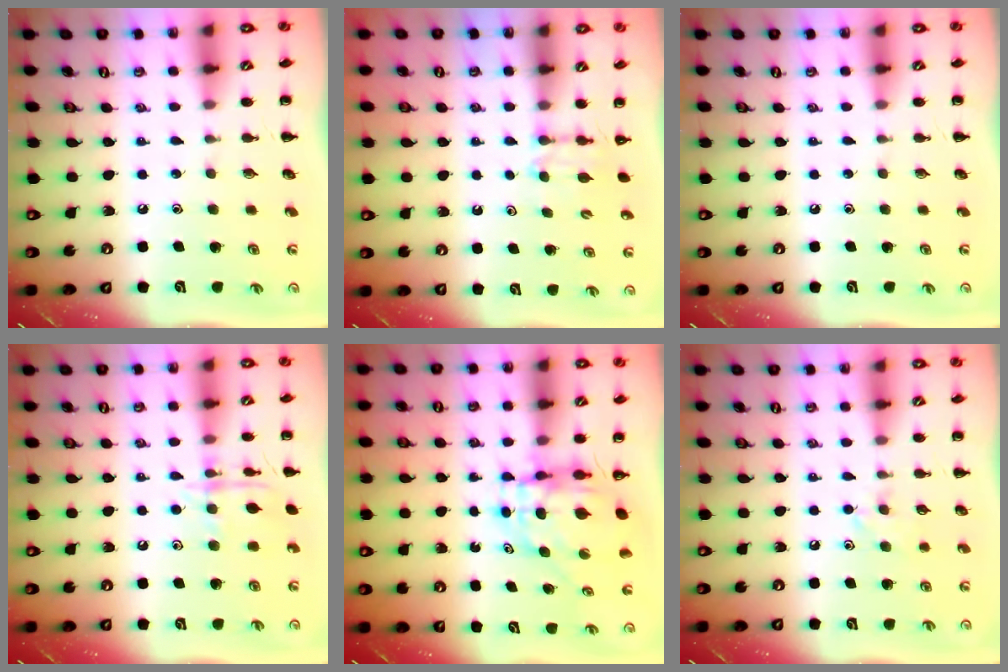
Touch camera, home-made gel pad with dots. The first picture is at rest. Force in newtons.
{"total": 4.2, "press": 4.0, "slide": 1.3}
{"total": 0.0}
{"total": 10.8, "press": 10.7, "slide": 0.6}
{"total": 5.9, "press": 5.9, "slide": 0.7}
{"total": 6.5, "press": 6.3, "slide": 1.6}